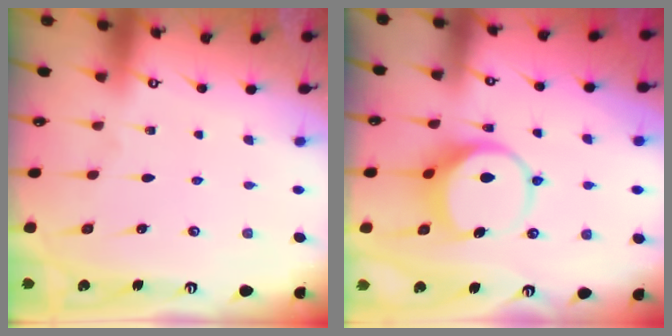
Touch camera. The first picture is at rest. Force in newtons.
{"total": 8.9, "press": 8.9, "slide": 1.2}